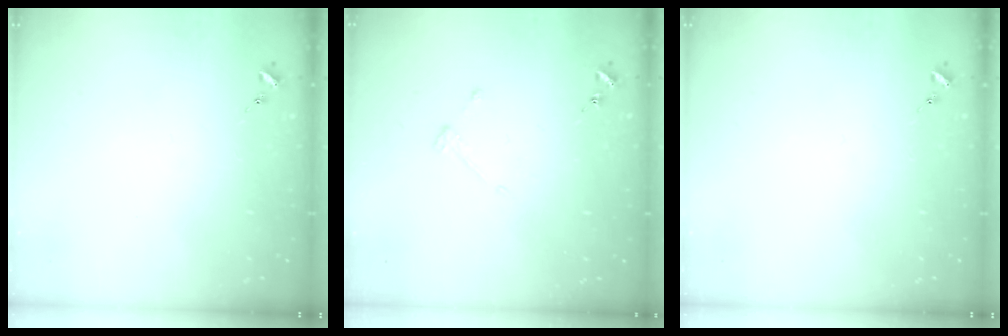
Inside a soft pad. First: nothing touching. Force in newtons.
{"total": 3.6, "press": 3.5, "slide": 0.6}
{"total": 0.0}